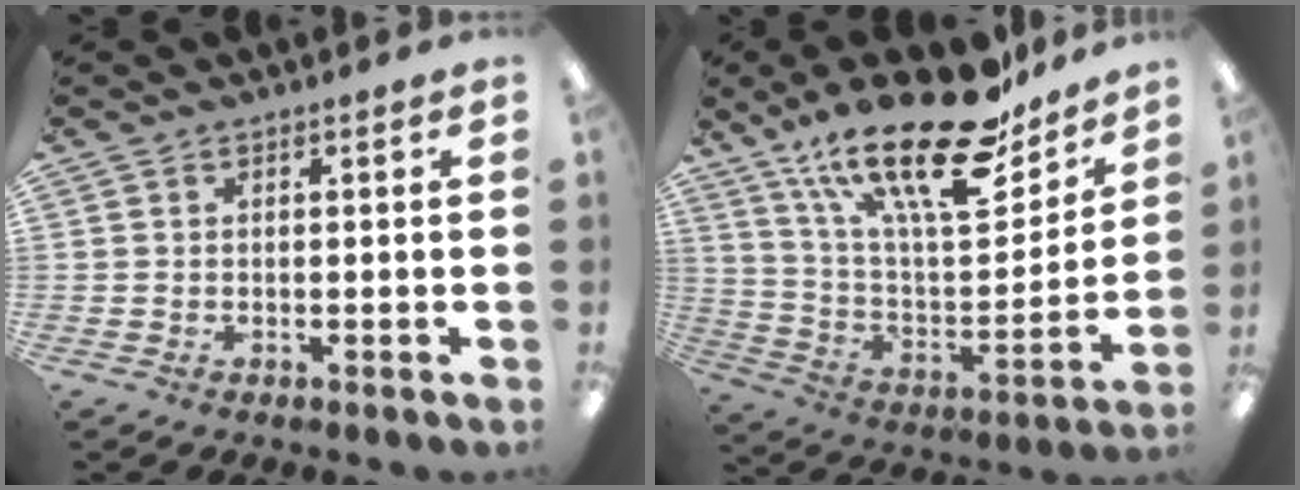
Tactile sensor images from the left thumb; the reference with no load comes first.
{"total": 26.9, "force": [18.6, 9.0, 17.2], "torque": [-0.287, -0.113, 0.314]}